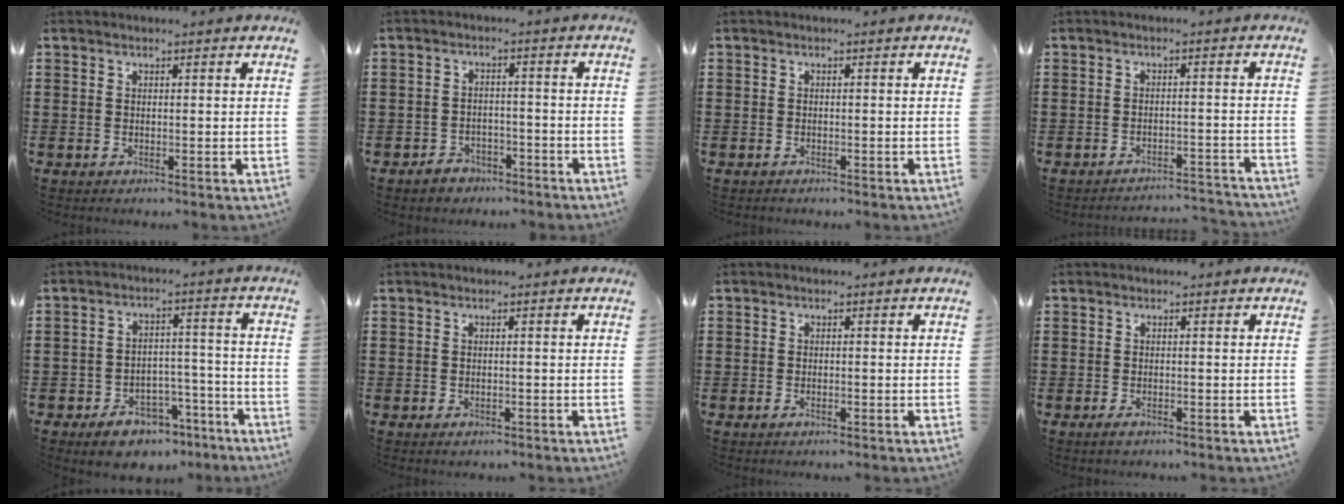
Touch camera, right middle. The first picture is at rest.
{"total": 2.8, "force": [-2.6, 1.0, -0.1], "torque": [-0.008, 0.001, -0.056]}
{"total": 0.8, "force": [-0.7, 0.4, -0.1], "torque": [0.000, 0.001, -0.016]}
{"total": 2.8, "force": [-2.7, -0.2, 0.3], "torque": [-0.009, -0.001, -0.057]}
{"total": 6.2, "force": [-5.4, 2.7, 1.7], "torque": [-0.025, 0.027, -0.101]}
{"total": 0.6, "force": [-0.5, 0.3, 0.0], "torque": [-0.003, 0.000, -0.011]}
{"total": 0.8, "force": [-0.6, 0.4, 0.2], "torque": [-0.006, -0.001, -0.012]}
{"total": 0.9, "force": [-0.6, 0.5, 0.4], "torque": [-0.009, -0.001, -0.012]}